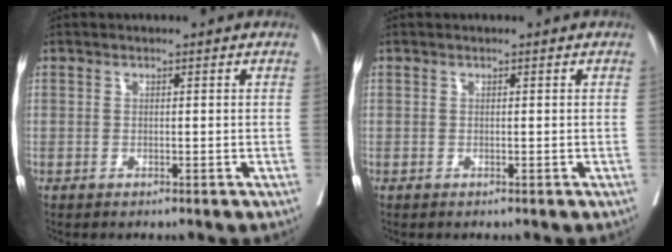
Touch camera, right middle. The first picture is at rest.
{"total": 0.0}